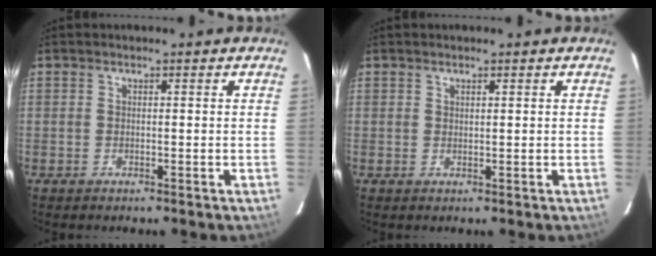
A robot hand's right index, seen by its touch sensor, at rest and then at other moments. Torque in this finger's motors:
{"motor_torque": [-0.20, -0.17, 0.06, 0.00]}